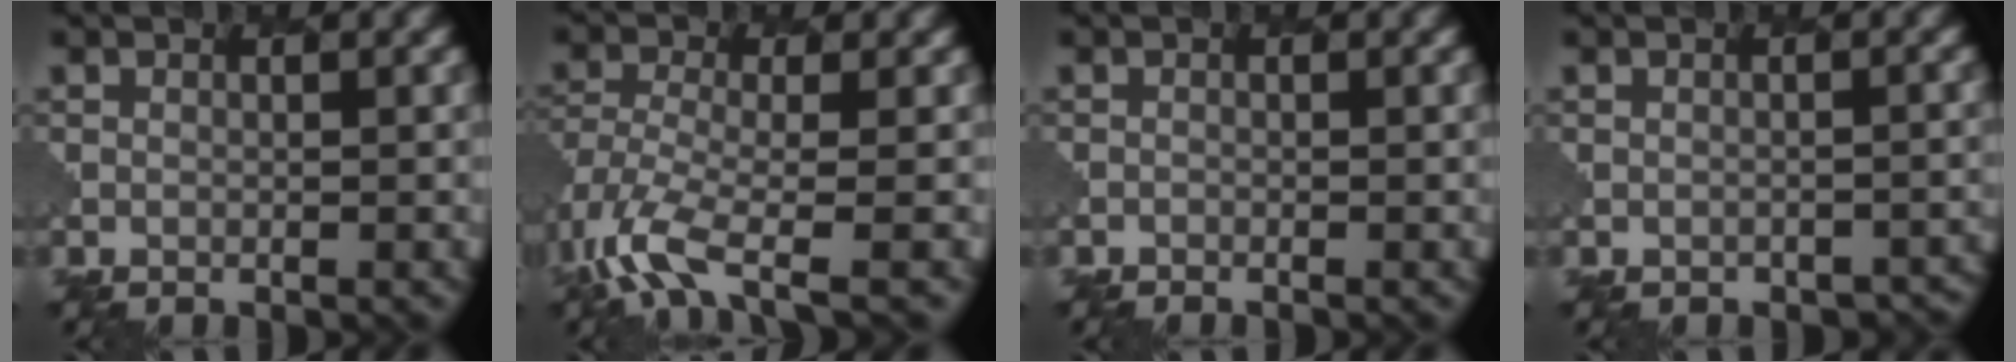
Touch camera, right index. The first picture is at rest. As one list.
[{"total": 6.9, "force": [-3.7, 2.7, 5.2], "torque": [-0.123, -0.012, -0.079]}, {"total": 0.9, "force": [-0.9, 0.0, -0.2], "torque": [0.002, -0.001, -0.011]}, {"total": 1.9, "force": [-1.7, 0.9, 0.1], "torque": [-0.006, -0.004, -0.007]}]